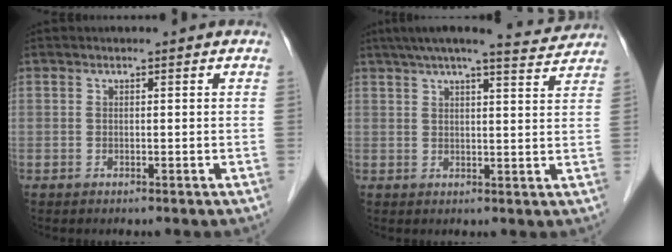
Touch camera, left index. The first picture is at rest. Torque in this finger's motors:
{"motor_torque": [0.54, -0.66, 0.20, 0.00]}